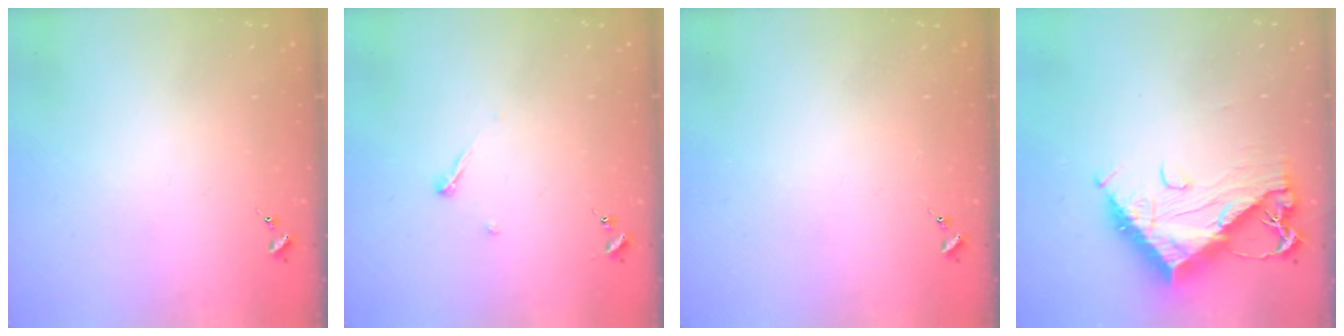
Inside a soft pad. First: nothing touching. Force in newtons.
{"total": 3.4, "press": 3.4, "slide": 0.4}
{"total": 0.0}
{"total": 13.6, "press": 13.6, "slide": 1.1}